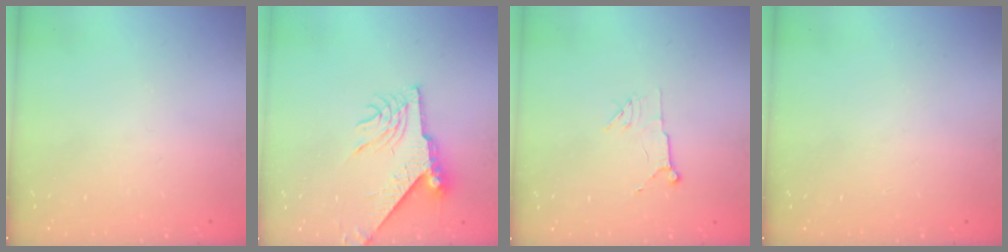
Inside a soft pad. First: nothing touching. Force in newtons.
{"total": 9.4, "press": 9.3, "slide": 0.8}
{"total": 5.5, "press": 5.4, "slide": 0.8}
{"total": 0.0}